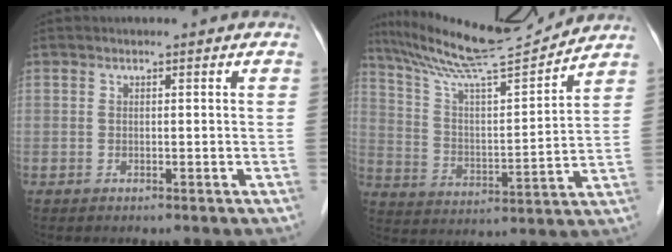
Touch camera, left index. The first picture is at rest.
{"total": 15.1, "force": [14.1, -0.7, 5.3], "torque": [-0.103, -0.006, 0.240]}